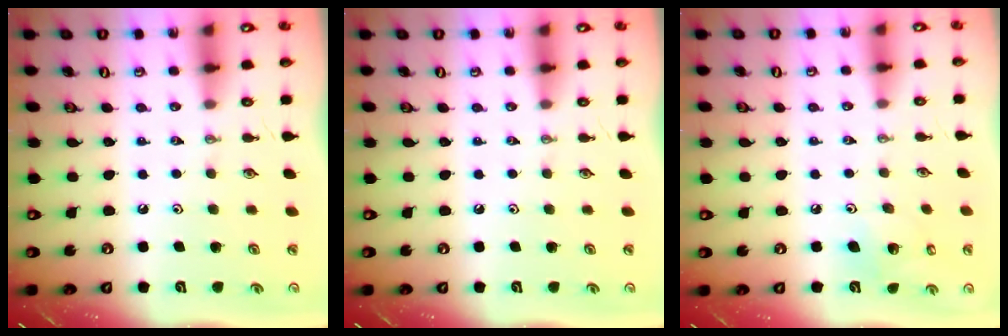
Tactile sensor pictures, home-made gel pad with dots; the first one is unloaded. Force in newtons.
{"total": 0.0}
{"total": 7.5, "press": 7.3, "slide": 1.9}